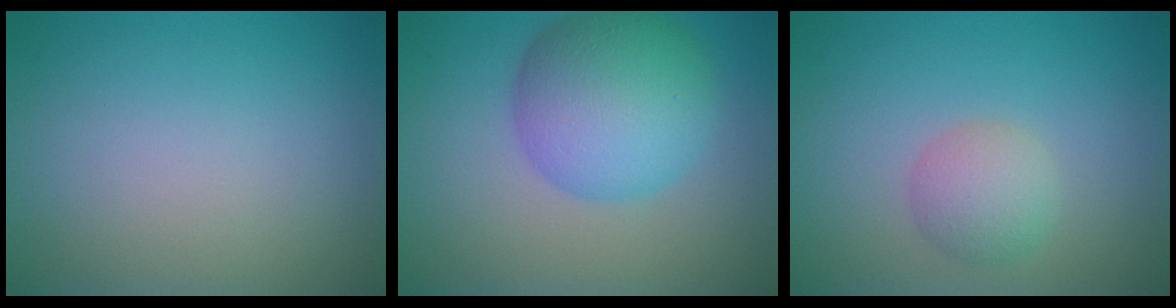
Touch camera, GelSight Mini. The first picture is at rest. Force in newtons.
{"total": 7.8, "press": 7.8, "slide": 0.1}
{"total": 2.6, "press": 2.6, "slide": 0.1}